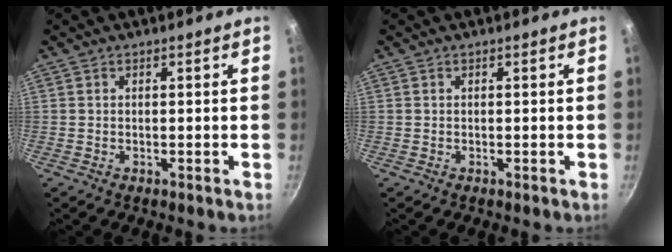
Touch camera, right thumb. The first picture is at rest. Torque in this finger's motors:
{"motor_torque": [-0.17, 0.13, 0.00, -0.07, 0.00]}